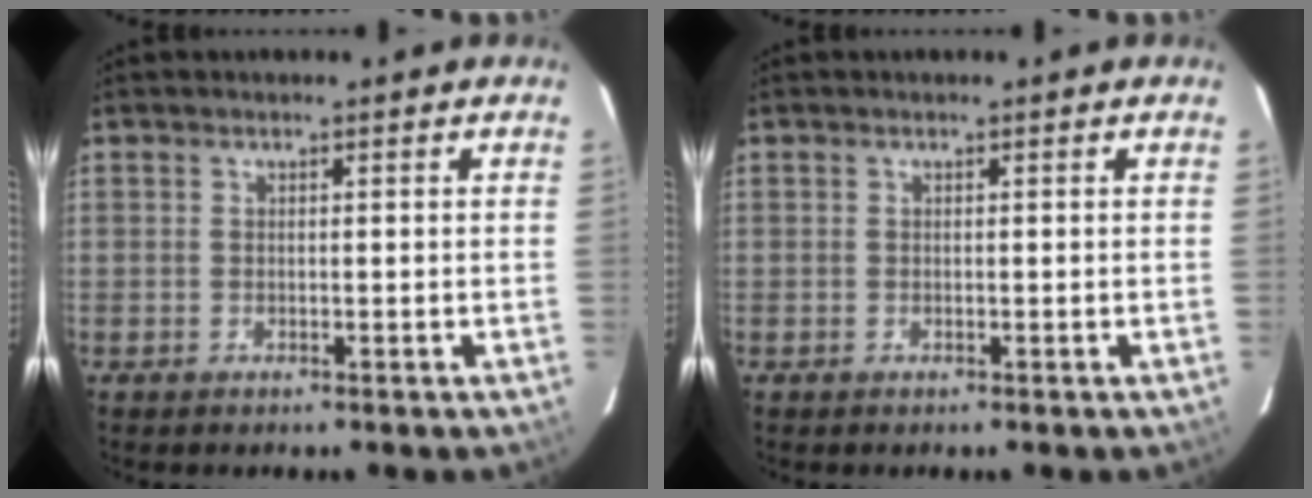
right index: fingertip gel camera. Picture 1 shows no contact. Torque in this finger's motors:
{"motor_torque": [0.00, 0.00, 0.02, 0.00]}